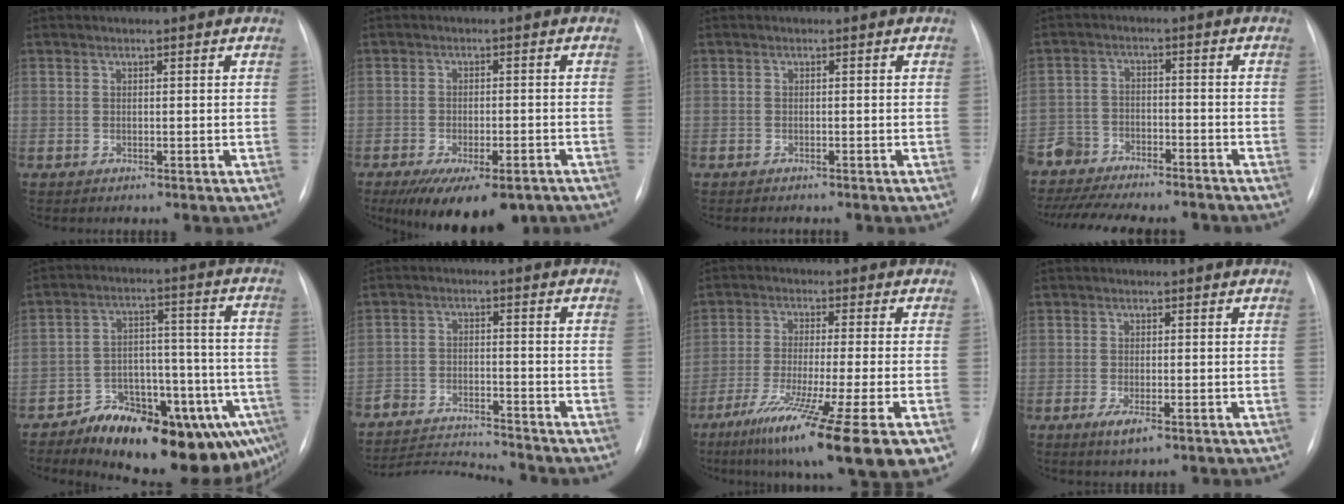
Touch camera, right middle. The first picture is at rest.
{"total": 12.7, "force": [-9.0, 4.6, 7.6], "torque": [-0.109, -0.014, -0.128]}
{"total": 1.1, "force": [-1.1, 0.2, 0.2], "torque": [-0.004, -0.003, -0.014]}
{"total": 17.2, "force": [-15.6, 4.1, 5.9], "torque": [-0.135, 0.000, -0.240]}
{"total": 19.3, "force": [-13.0, 6.9, 12.5], "torque": [-0.096, 0.049, -0.182]}
{"total": 10.1, "force": [-10.0, -0.7, 1.2], "torque": [-0.017, -0.001, -0.176]}
{"total": 18.2, "force": [-10.1, 0.2, 15.1], "torque": [-0.202, -0.051, -0.163]}
{"total": 2.7, "force": [-1.3, 0.7, 2.2], "torque": [-0.044, -0.005, -0.021]}